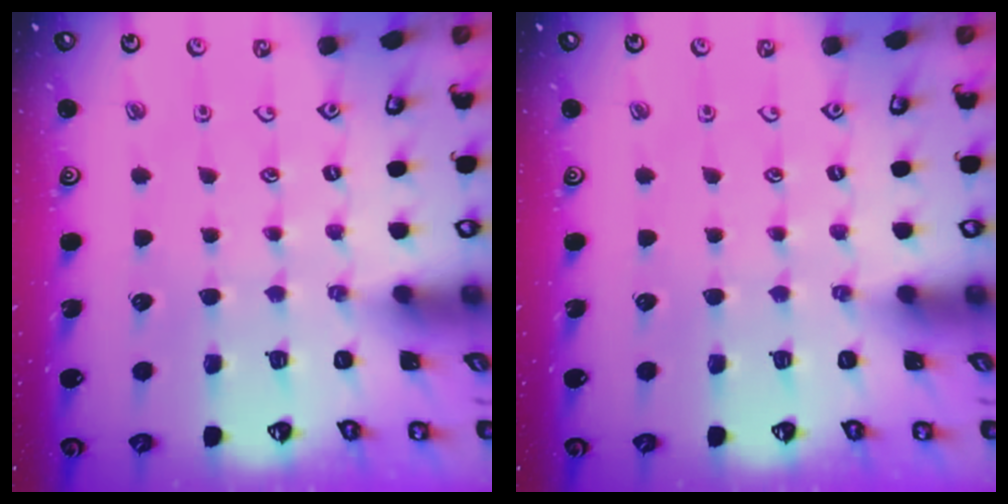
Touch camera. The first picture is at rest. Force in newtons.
{"total": 0.0}